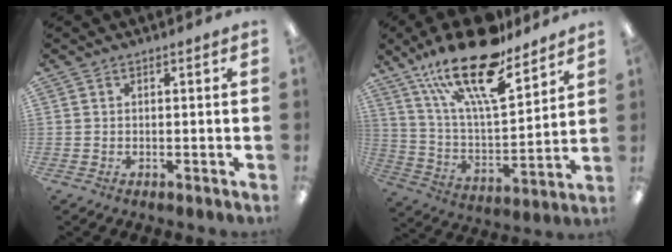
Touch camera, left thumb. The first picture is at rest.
{"total": 23.8, "force": [16.7, 7.6, 15.1], "torque": [-0.259, -0.099, 0.284]}